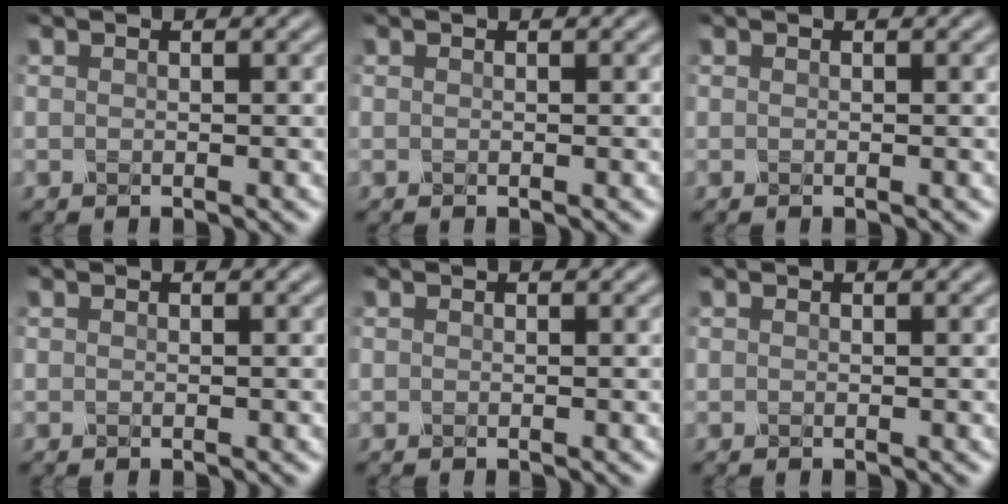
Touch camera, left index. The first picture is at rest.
{"total": 0.0}
{"total": 0.0}
{"total": 0.0}
{"total": 0.0}
{"total": 0.0}